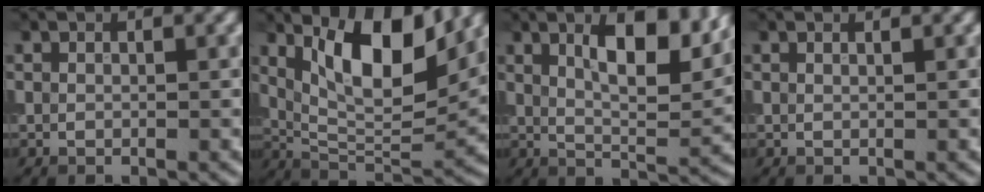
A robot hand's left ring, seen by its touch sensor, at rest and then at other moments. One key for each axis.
{"total": 9.3, "fx": 4.1, "fy": 3.3, "fz": 7.6, "tx": -0.127, "ty": -0.006, "tz": 0.072}
{"total": 7.3, "fx": 3.3, "fy": 2.2, "fz": 6.1, "tx": -0.092, "ty": 0.001, "tz": 0.055}
{"total": 0.7, "fx": 0.6, "fy": 0.2, "fz": 0.4, "tx": -0.005, "ty": -0.001, "tz": 0.002}